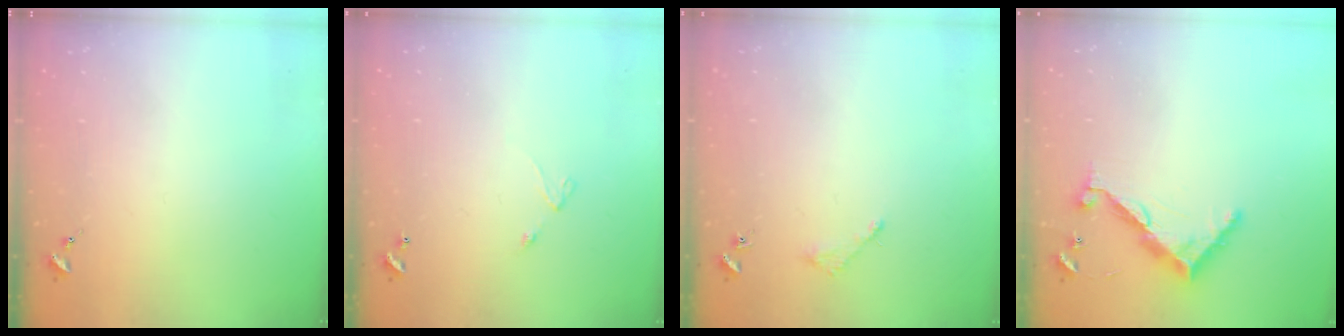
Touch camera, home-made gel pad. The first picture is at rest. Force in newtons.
{"total": 4.2, "press": 4.2, "slide": 0.4}
{"total": 3.0, "press": 3.0, "slide": 0.4}
{"total": 9.3, "press": 9.3, "slide": 0.3}